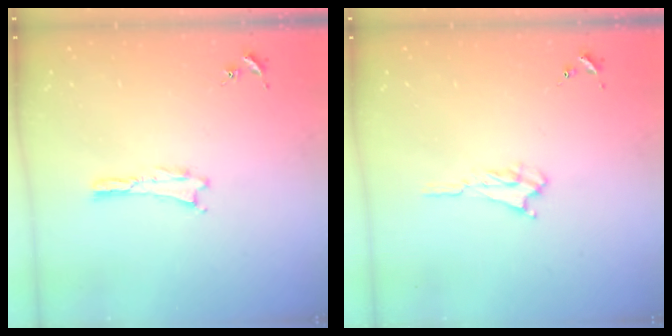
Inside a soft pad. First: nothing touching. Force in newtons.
{"total": 2.5, "press": 2.5, "slide": 0.3}